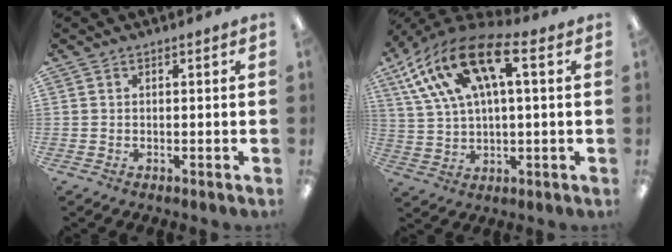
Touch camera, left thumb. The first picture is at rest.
{"total": 19.4, "force": [9.1, 8.4, 14.9], "torque": [-0.304, -0.026, 0.158]}